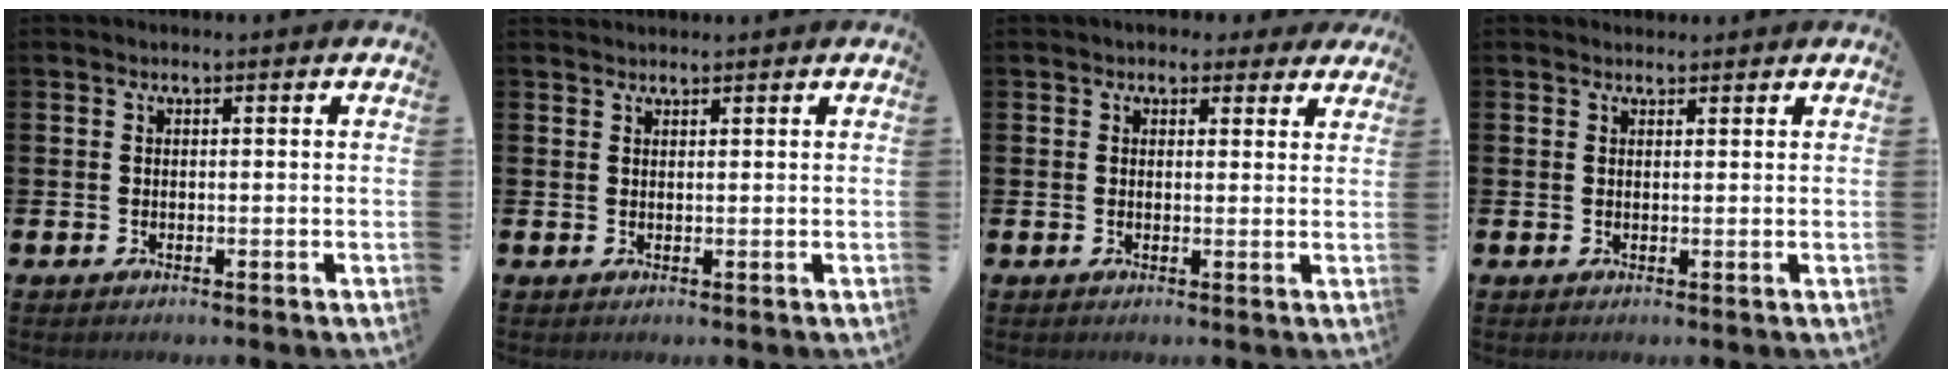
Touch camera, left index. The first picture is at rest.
{"total": 1.1, "force": [1.1, 0.2, 0.0], "torque": [0.007, -0.002, 0.019]}
{"total": 2.7, "force": [2.3, 1.4, 0.2], "torque": [0.004, -0.006, 0.036]}
{"total": 1.2, "force": [1.1, 0.4, 0.0], "torque": [0.005, -0.001, 0.020]}